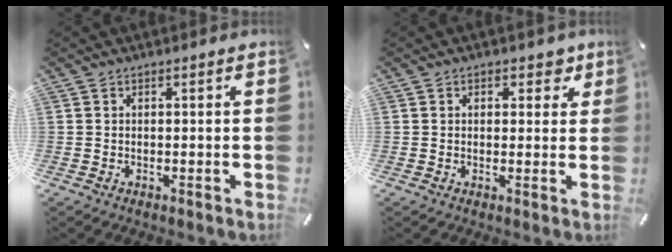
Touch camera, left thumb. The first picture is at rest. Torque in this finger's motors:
{"motor_torque": [-0.13, -0.08, -0.05, 0.27, 0.01]}